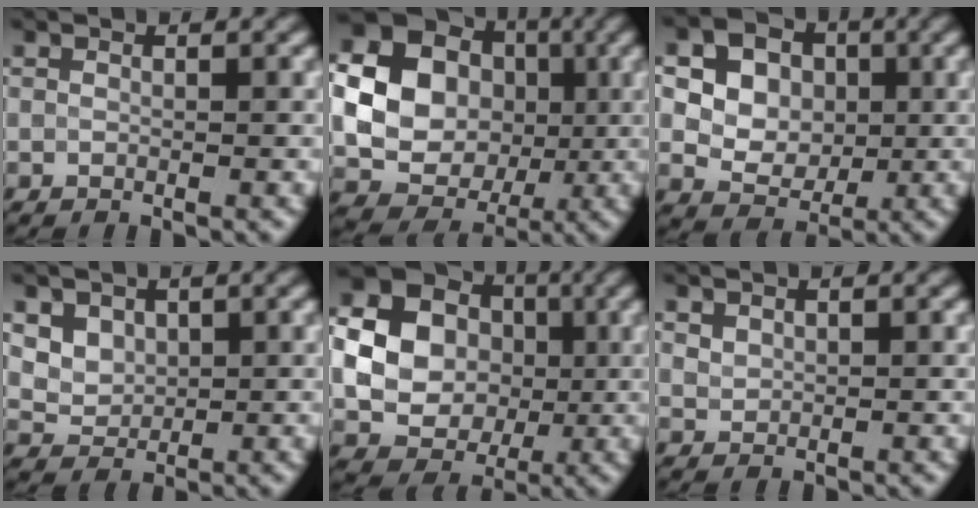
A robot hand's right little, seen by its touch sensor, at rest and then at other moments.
{"total": 18.0, "force": [1.4, 16.5, 7.1], "torque": [-0.161, 0.011, -0.003]}
{"total": 11.1, "force": [3.0, 9.2, 5.4], "torque": [-0.110, 0.040, 0.045]}
{"total": 4.2, "force": [2.2, 3.1, 1.8], "torque": [-0.026, 0.007, 0.046]}
{"total": 12.7, "force": [0.9, 11.3, 5.7], "torque": [-0.130, 0.000, 0.005]}
{"total": 1.1, "force": [0.6, 0.7, 0.4], "torque": [-0.005, 0.000, 0.014]}